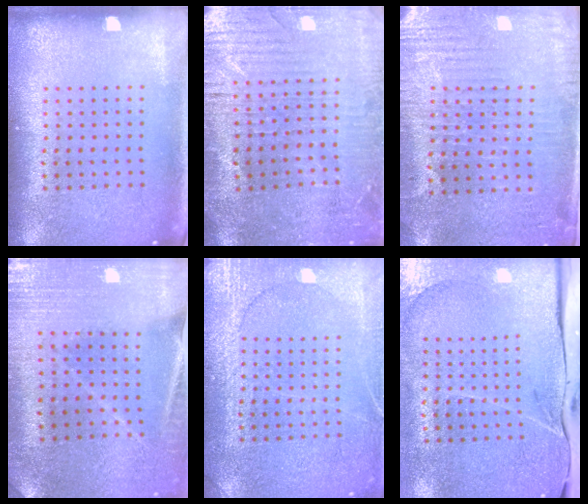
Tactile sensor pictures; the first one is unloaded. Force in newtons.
{"total": 2.2, "press": 2.2, "slide": 0.5}
{"total": 3.2, "press": 2.9, "slide": 1.3}
{"total": 0.9, "press": 0.9, "slide": 0.1}
{"total": 4.3, "press": 4.3, "slide": 0.6}
{"total": 4.1, "press": 3.4, "slide": 2.3}